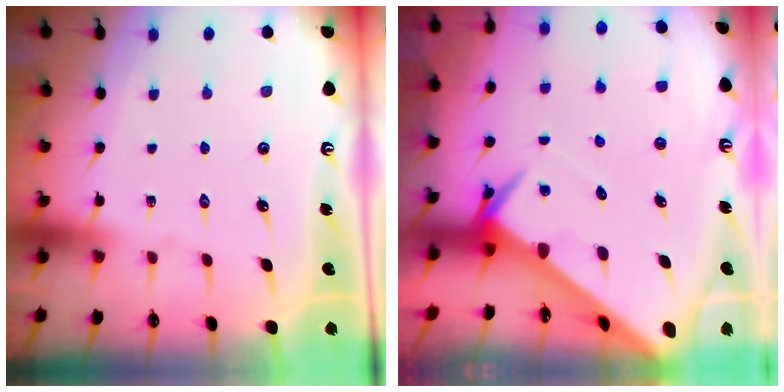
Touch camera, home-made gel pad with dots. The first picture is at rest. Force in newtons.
{"total": 5.7, "press": 5.7, "slide": 0.4}